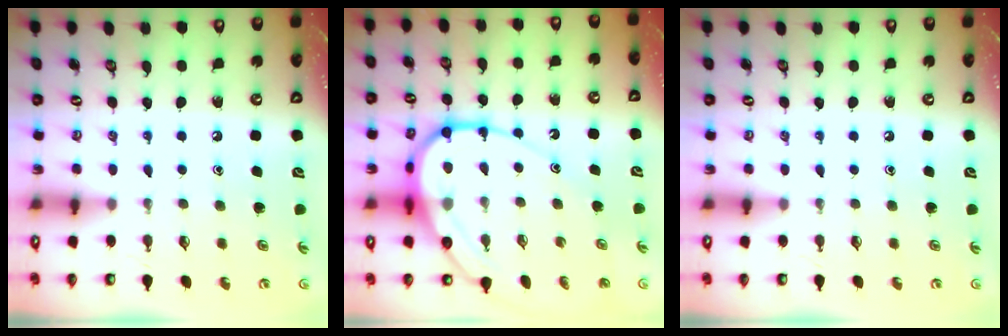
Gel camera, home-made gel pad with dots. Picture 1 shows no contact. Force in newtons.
{"total": 16.9, "press": 16.8, "slide": 1.8}
{"total": 0.0}